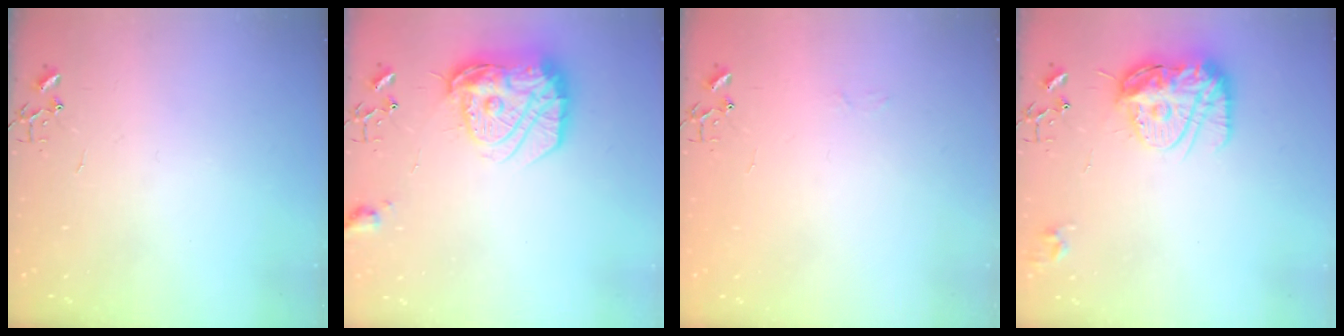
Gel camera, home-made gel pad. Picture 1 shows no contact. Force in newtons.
{"total": 18.2, "press": 18.2, "slide": 1.5}
{"total": 3.0, "press": 3.0, "slide": 0.3}
{"total": 14.9, "press": 14.8, "slide": 1.2}